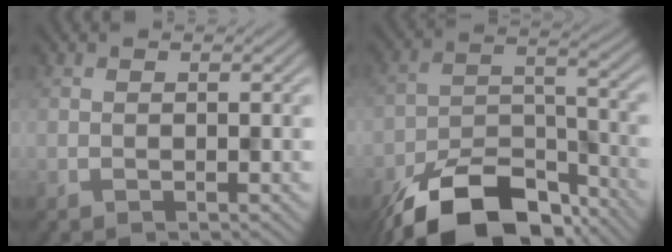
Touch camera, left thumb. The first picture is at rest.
{"total": 14.8, "force": [-10.9, 6.6, 7.5], "torque": [-0.147, -0.024, -0.185]}